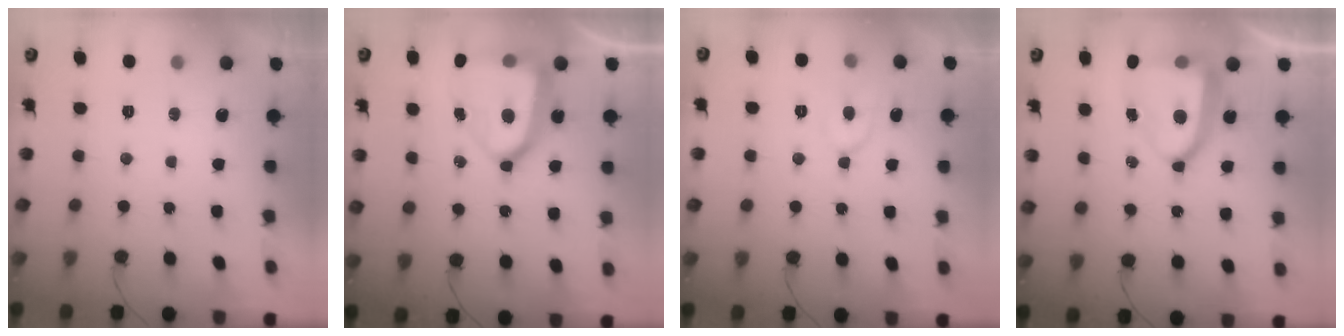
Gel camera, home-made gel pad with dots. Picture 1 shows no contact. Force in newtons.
{"total": 17.5, "press": 17.5, "slide": 1.5}
{"total": 7.0, "press": 6.9, "slide": 0.8}
{"total": 9.3, "press": 9.2, "slide": 1.0}